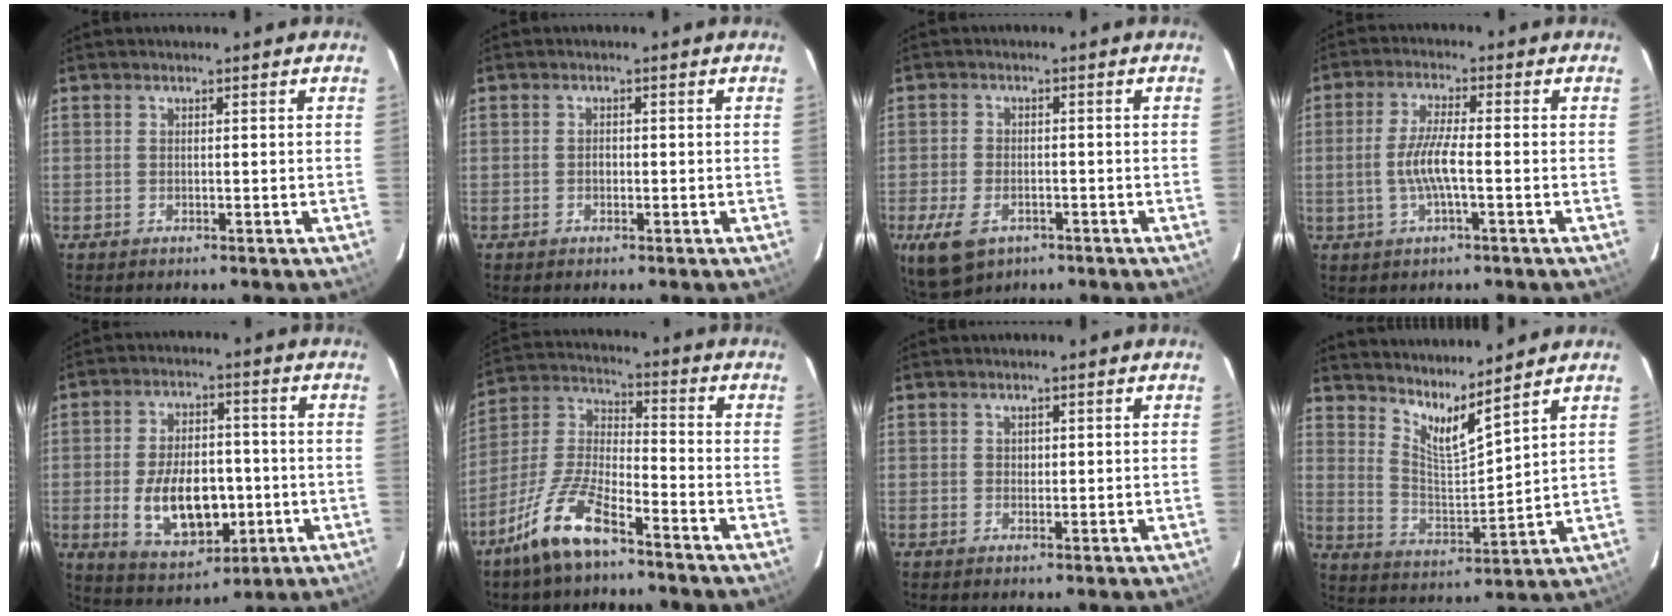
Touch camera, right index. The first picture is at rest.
{"total": 1.0, "force": [-0.3, 0.9, 0.5], "torque": [-0.007, 0.003, -0.005]}
{"total": 9.0, "force": [-4.7, 5.3, 5.5], "torque": [-0.132, -0.020, -0.080]}
{"total": 6.4, "force": [-1.3, 1.0, 6.2], "torque": [-0.125, 0.000, -0.024]}
{"total": 13.7, "force": [-2.7, 8.1, 10.7], "torque": [-0.204, 0.001, -0.023]}
{"total": 12.4, "force": [-8.5, 3.4, 8.4], "torque": [-0.190, 0.001, -0.167]}
{"total": 0.9, "force": [0.3, 0.8, 0.1], "torque": [0.003, 0.003, 0.004]}
{"total": 9.3, "force": [8.0, 0.1, 4.7], "torque": [-0.081, -0.026, 0.148]}